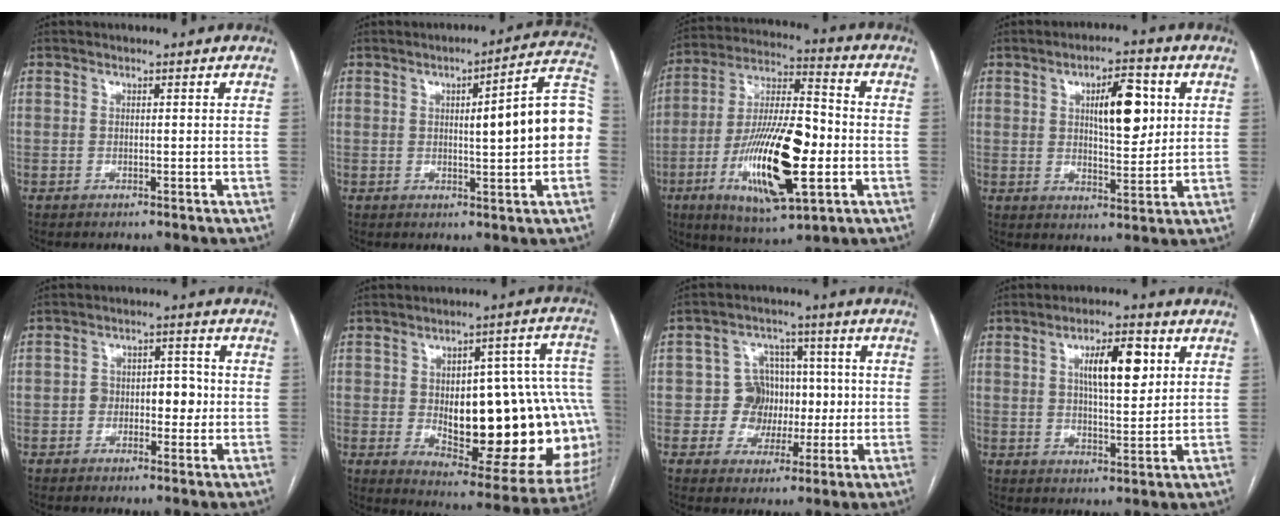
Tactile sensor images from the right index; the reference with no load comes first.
{"total": 12.5, "force": [0.3, 1.7, 12.4], "torque": [-0.150, 0.032, 0.001]}
{"total": 20.4, "force": [-5.2, 5.3, 19.0], "torque": [-0.369, -0.006, -0.084]}
{"total": 9.2, "force": [2.6, 3.0, 8.3], "torque": [-0.128, 0.009, 0.045]}
{"total": 5.6, "force": [-0.6, 3.4, 4.4], "torque": [-0.056, 0.024, -0.006]}
{"total": 28.8, "force": [-2.1, 10.1, 26.9], "torque": [-0.276, 0.035, 0.002]}
{"total": 7.9, "force": [-0.2, 7.6, 2.2], "torque": [-0.021, 0.040, 0.002]}
{"total": 8.9, "force": [2.9, 2.7, 8.0], "torque": [-0.131, 0.011, 0.051]}